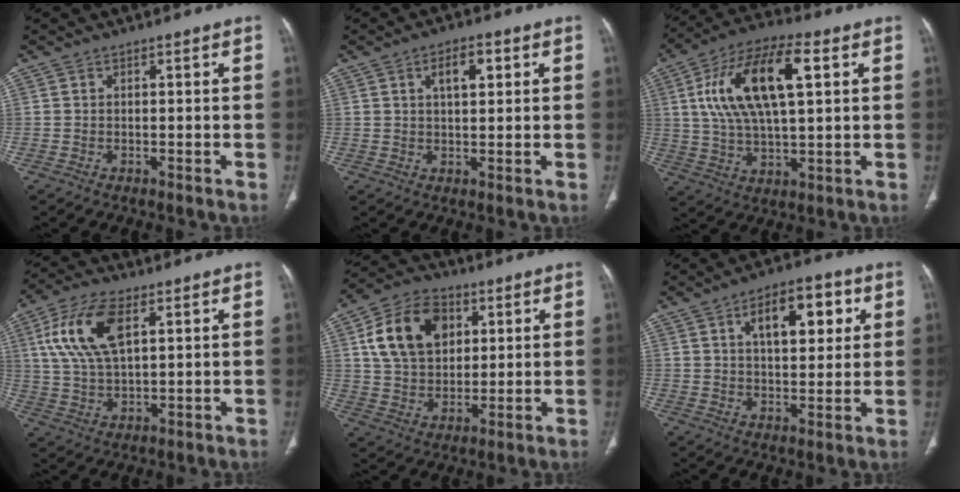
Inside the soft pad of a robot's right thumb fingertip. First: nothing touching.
{"total": 5.3, "force": [2.0, 2.4, 4.3], "torque": [-0.062, 0.000, 0.032]}
{"total": 18.7, "force": [5.0, 7.8, 16.2], "torque": [-0.303, 0.013, 0.087]}
{"total": 12.6, "force": [4.4, 5.9, 10.2], "torque": [-0.211, -0.001, 0.087]}
{"total": 15.2, "force": [4.7, 10.7, 9.8], "torque": [-0.150, 0.001, 0.084]}
{"total": 12.4, "force": [4.5, 6.0, 9.8], "torque": [-0.112, -0.002, 0.067]}